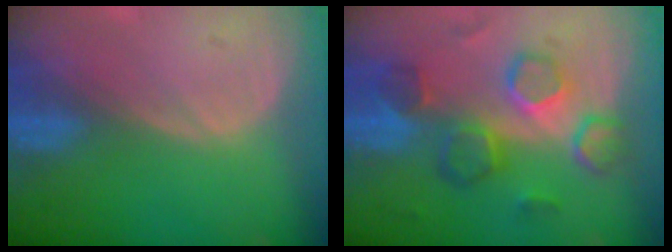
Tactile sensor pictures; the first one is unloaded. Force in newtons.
{"total": 9.1, "press": 8.6, "slide": 3.0}